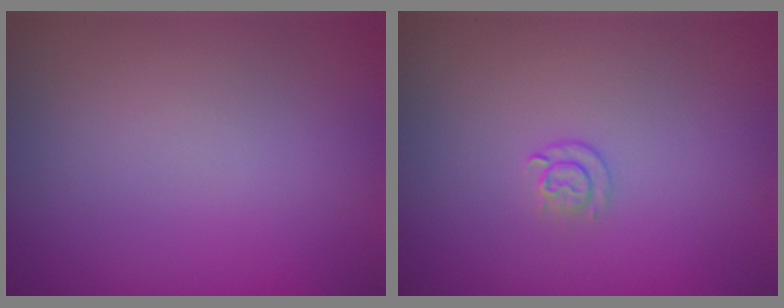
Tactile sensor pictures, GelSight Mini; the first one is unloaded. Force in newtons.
{"total": 1.1, "press": 0.6, "slide": 0.9}